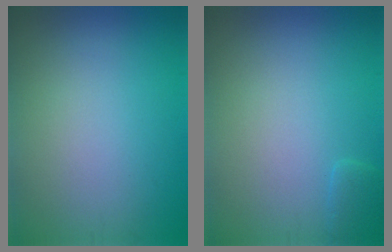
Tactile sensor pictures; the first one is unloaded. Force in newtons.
{"total": 0.9, "press": 0.9, "slide": 0.1}